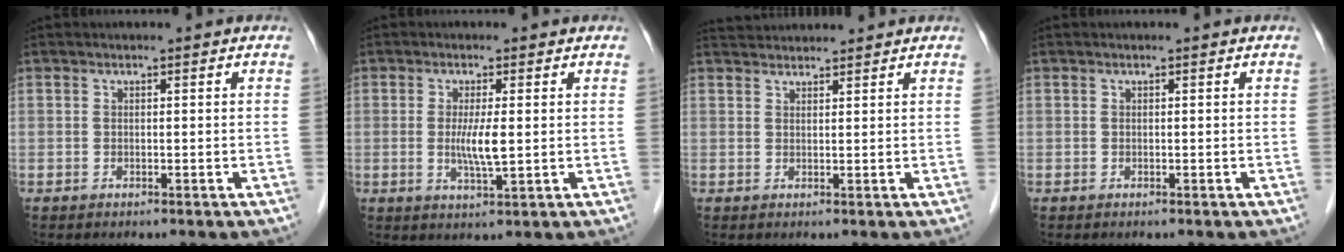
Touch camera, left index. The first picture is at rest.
{"total": 4.4, "force": [0.1, 0.6, 4.3], "torque": [-0.079, -0.008, 0.004]}
{"total": 5.3, "force": [5.2, 0.9, 0.9], "torque": [-0.008, 0.035, 0.081]}
{"total": 0.0}